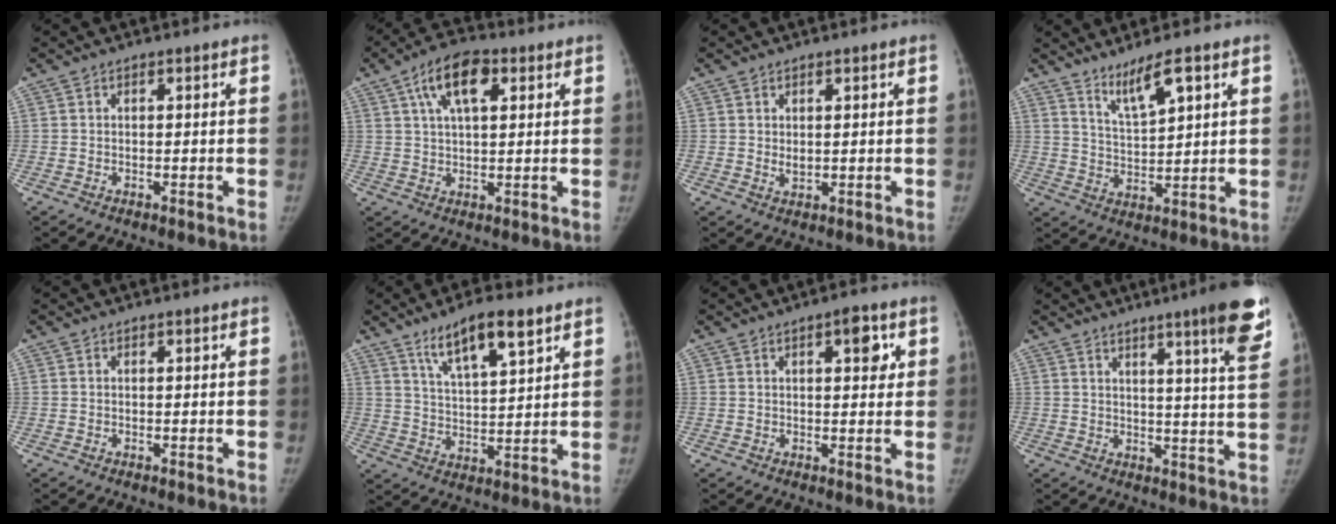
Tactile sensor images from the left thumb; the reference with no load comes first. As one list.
[{"total": 10.0, "force": [4.1, 4.7, 7.9], "torque": [-0.130, 0.007, 0.066]}, {"total": 1.7, "force": [0.4, 1.0, 1.4], "torque": [-0.017, -0.006, 0.009]}, {"total": 6.6, "force": [4.3, 1.0, 4.9], "torque": [-0.088, -0.034, 0.088]}, {"total": 0.0}, {"total": 10.9, "force": [7.0, 2.9, 7.9], "torque": [-0.124, -0.032, 0.125]}, {"total": 4.7, "force": [1.7, 1.9, 3.9], "torque": [-0.038, -0.002, 0.020]}, {"total": 12.3, "force": [7.4, 0.4, 9.7], "torque": [-0.119, -0.041, 0.090]}]